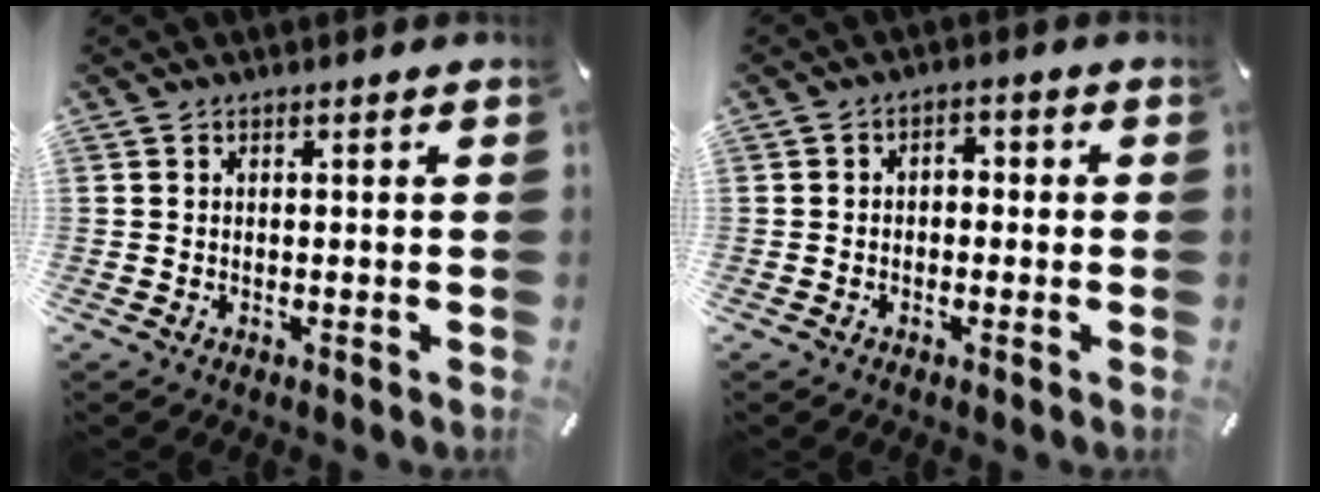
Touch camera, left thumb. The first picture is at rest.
{"total": 2.7, "force": [-1.3, 1.9, 1.4], "torque": [-0.027, 0.015, -0.028]}